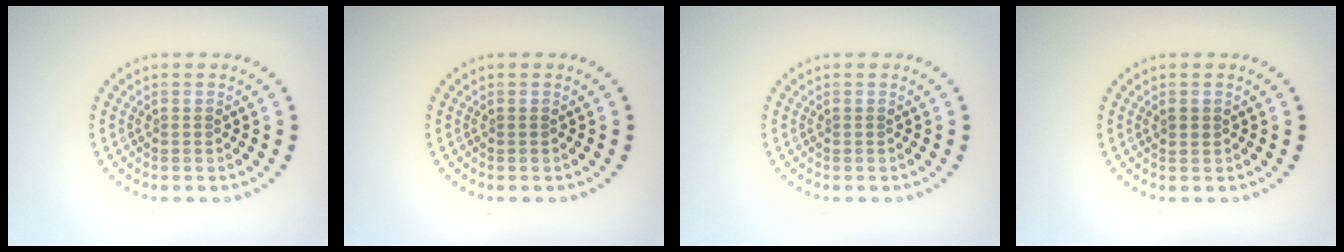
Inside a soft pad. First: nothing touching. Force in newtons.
{"total": 0.0}
{"total": 0.0}
{"total": 0.9, "press": 0.8, "slide": 0.3}